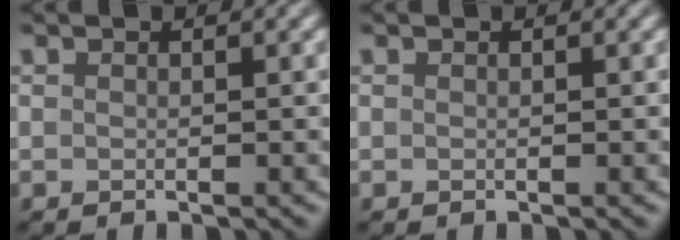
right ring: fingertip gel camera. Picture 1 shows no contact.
{"total": 0.0}